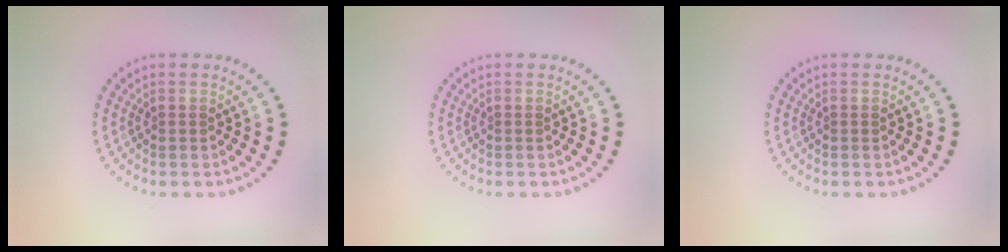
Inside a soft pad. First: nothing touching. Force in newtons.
{"total": 0.0}
{"total": 0.0}